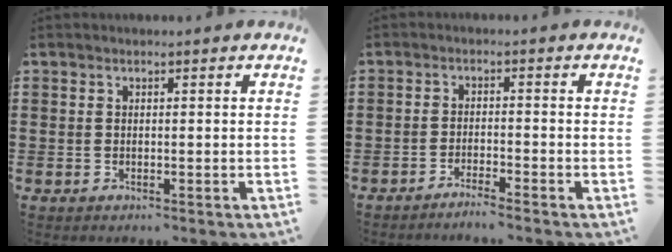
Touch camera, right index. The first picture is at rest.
{"total": 2.2, "force": [-2.1, -0.4, 0.4], "torque": [-0.008, 0.003, -0.043]}